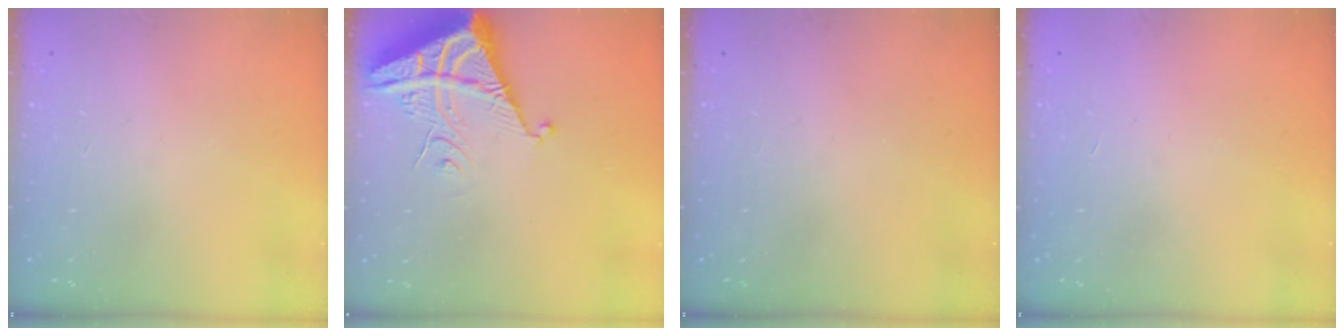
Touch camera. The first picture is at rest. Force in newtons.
{"total": 7.0, "press": 6.9, "slide": 0.7}
{"total": 0.0}
{"total": 1.6, "press": 1.6, "slide": 0.1}